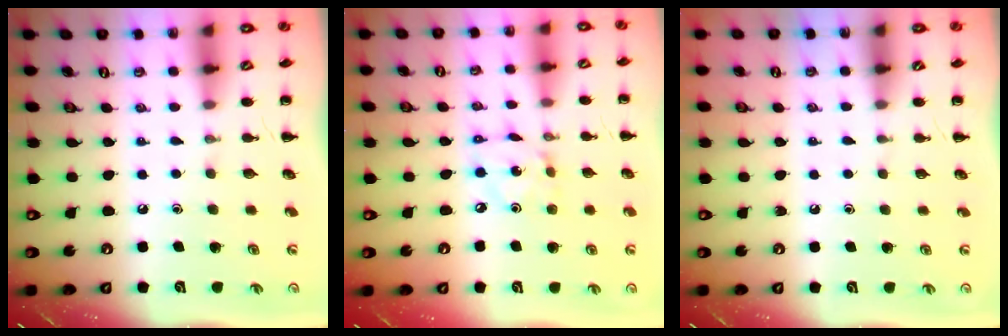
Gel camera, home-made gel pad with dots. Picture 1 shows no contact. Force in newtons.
{"total": 3.2, "press": 3.1, "slide": 0.5}
{"total": 0.0}